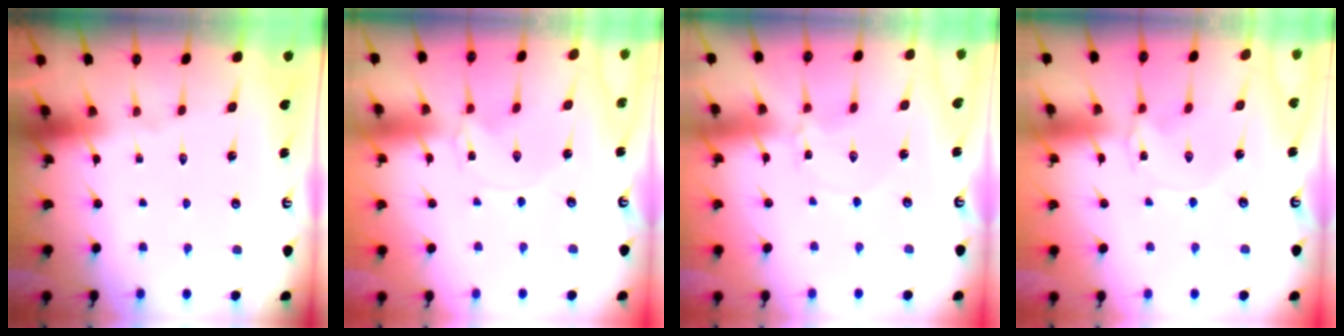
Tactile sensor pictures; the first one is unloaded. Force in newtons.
{"total": 0.0}
{"total": 1.4, "press": 1.4, "slide": 0.1}
{"total": 1.4, "press": 1.4, "slide": 0.1}